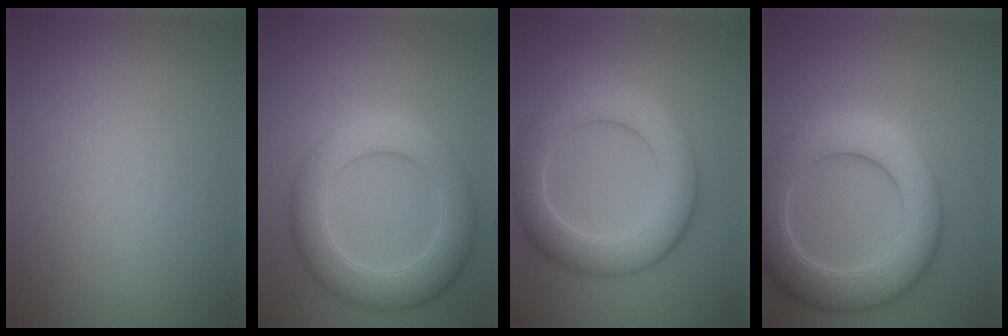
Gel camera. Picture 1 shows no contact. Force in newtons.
{"total": 6.8, "press": 6.8, "slide": 0.5}
{"total": 7.1, "press": 7.1, "slide": 0.3}
{"total": 8.5, "press": 8.4, "slide": 0.5}